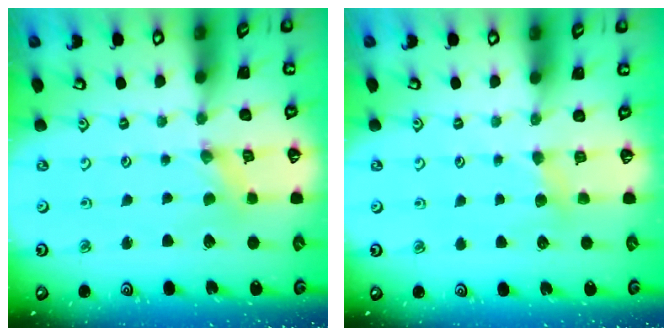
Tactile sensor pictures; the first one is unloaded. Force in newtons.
{"total": 3.8, "press": 3.7, "slide": 0.5}